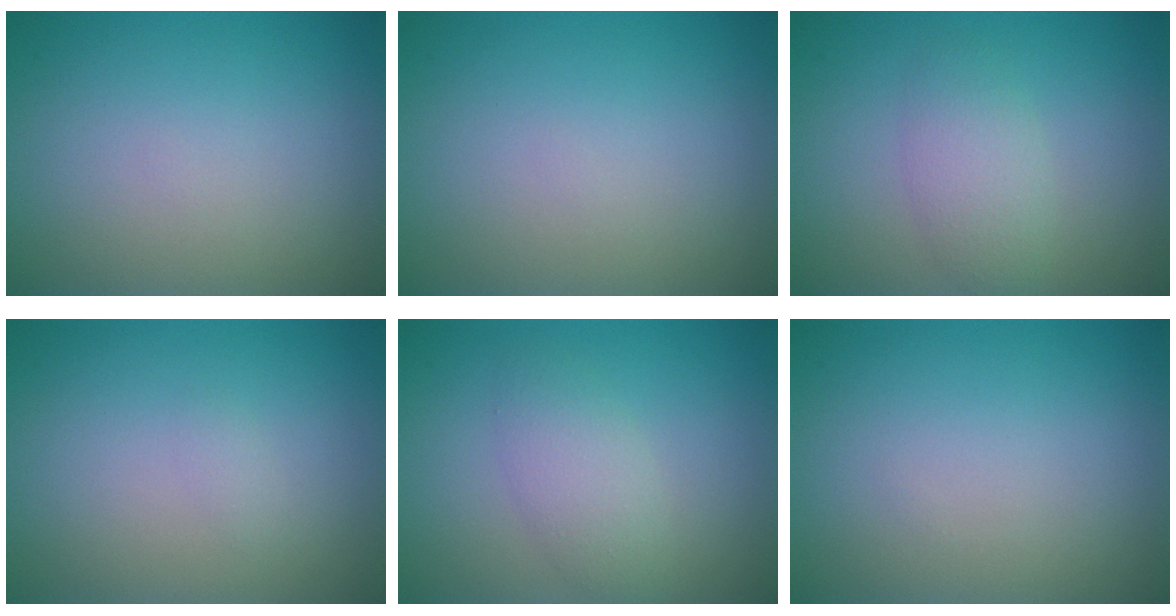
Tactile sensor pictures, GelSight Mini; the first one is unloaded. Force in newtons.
{"total": 0.0}
{"total": 2.7, "press": 2.7, "slide": 0.1}
{"total": 0.6, "press": 0.6, "slide": 0.0}
{"total": 2.7, "press": 2.7, "slide": 0.0}
{"total": 0.0}